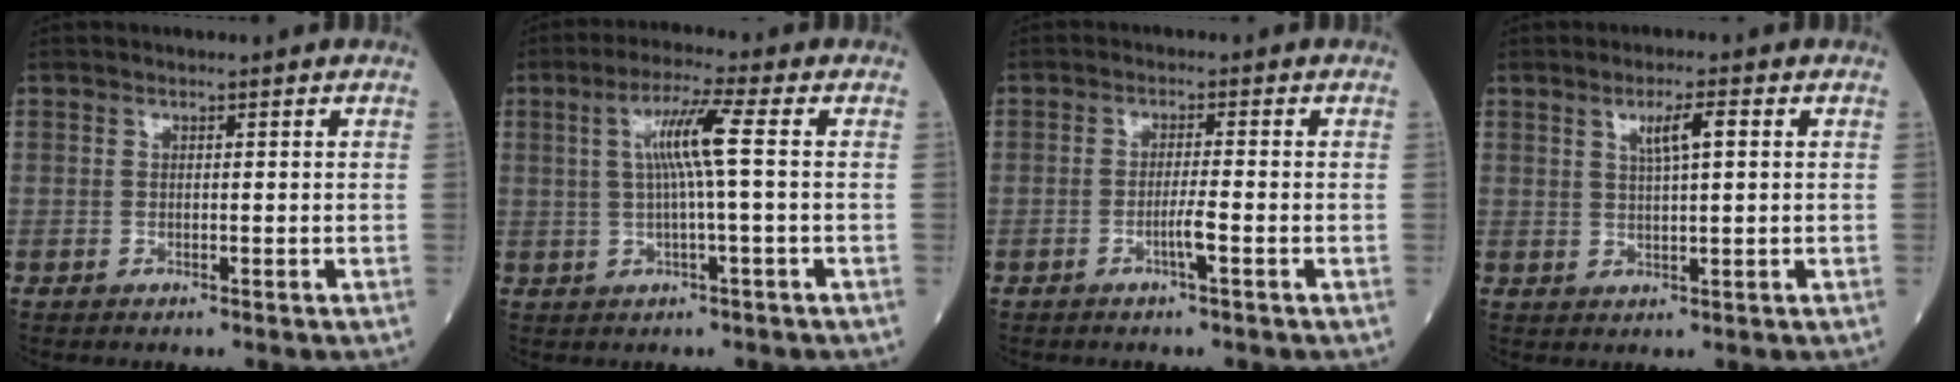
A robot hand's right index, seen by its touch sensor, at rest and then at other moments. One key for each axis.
{"total": 6.6, "fx": 0.9, "fy": -0.8, "fz": 6.5, "tx": -0.124, "ty": 0.009, "tz": 0.018}
{"total": 2.6, "fx": -1.2, "fy": -0.3, "fz": 2.3, "tx": -0.043, "ty": -0.002, "tz": -0.024}
{"total": 3.7, "fx": 1.4, "fy": 0.3, "fz": 3.4, "tx": -0.061, "ty": 0.002, "tz": 0.025}